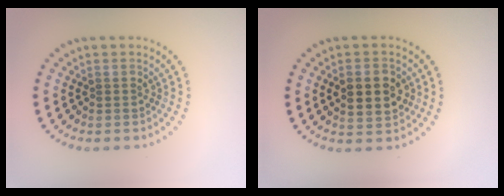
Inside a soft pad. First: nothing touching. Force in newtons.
{"total": 4.2, "press": 4.1, "slide": 0.2}